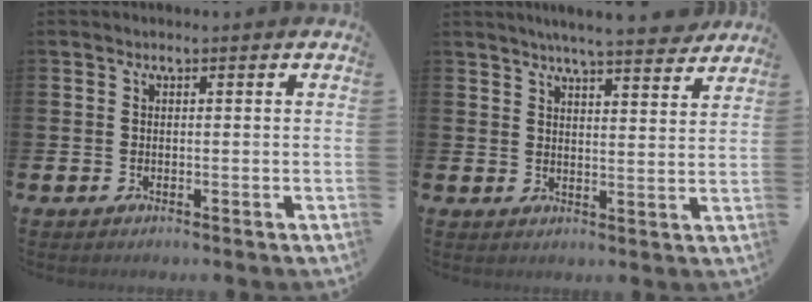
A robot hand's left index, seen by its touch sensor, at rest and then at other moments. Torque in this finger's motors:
{"motor_torque": [0.18, -0.56, 0.81, 0.21]}